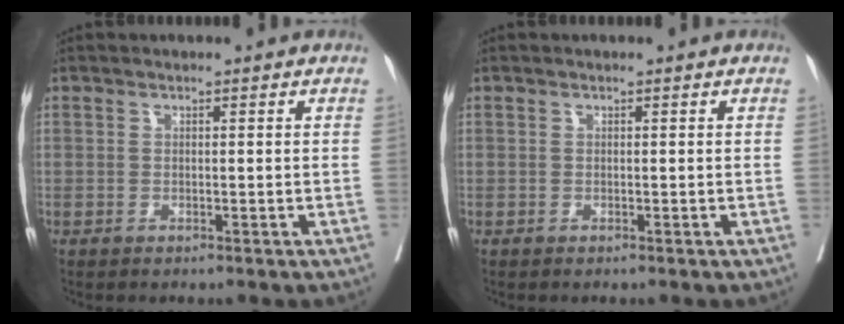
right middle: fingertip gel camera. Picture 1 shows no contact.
{"total": 0.0}